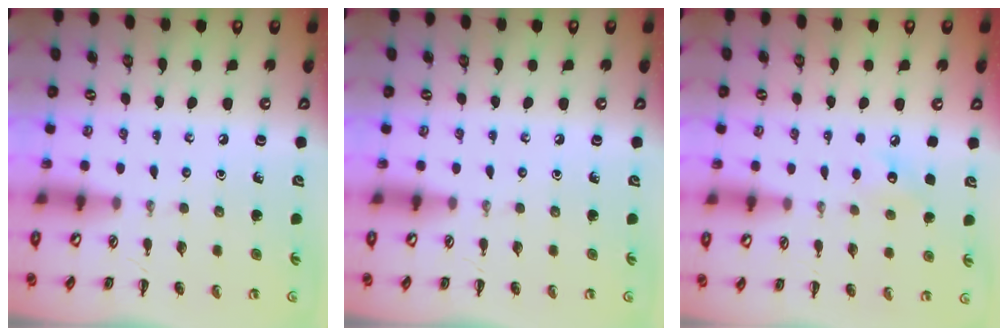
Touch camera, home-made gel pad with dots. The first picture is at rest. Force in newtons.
{"total": 0.0}
{"total": 6.2, "press": 5.9, "slide": 1.6}